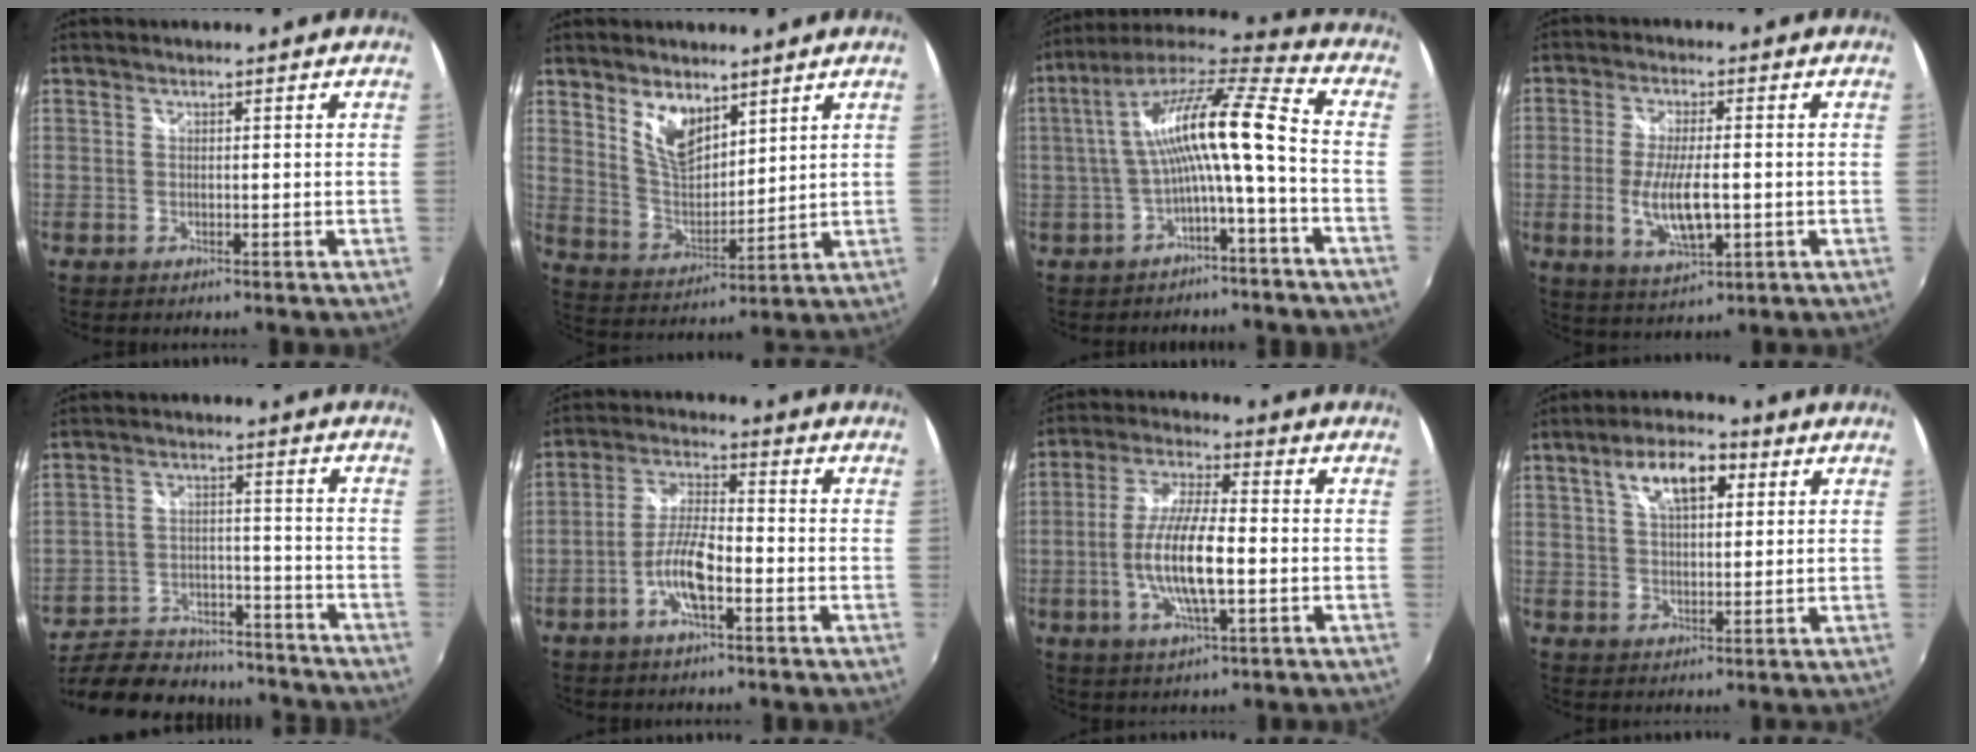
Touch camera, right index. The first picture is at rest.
{"total": 9.0, "force": [5.5, 4.5, 5.5], "torque": [-0.098, 0.000, 0.110]}
{"total": 14.7, "force": [-2.2, 1.0, 14.5], "torque": [-0.271, 0.016, -0.038]}
{"total": 9.4, "force": [-1.8, 2.6, 8.8], "torque": [-0.172, -0.014, -0.027]}
{"total": 21.6, "force": [-18.2, 8.7, 7.7], "torque": [-0.170, 0.012, -0.247]}
{"total": 7.7, "force": [-3.5, 1.8, 6.6], "torque": [-0.138, 0.007, -0.065]}
{"total": 12.2, "force": [-2.5, 2.8, 11.6], "torque": [-0.234, -0.002, -0.049]}
{"total": 9.1, "force": [3.7, 4.3, 7.1], "torque": [-0.119, 0.023, 0.061]}